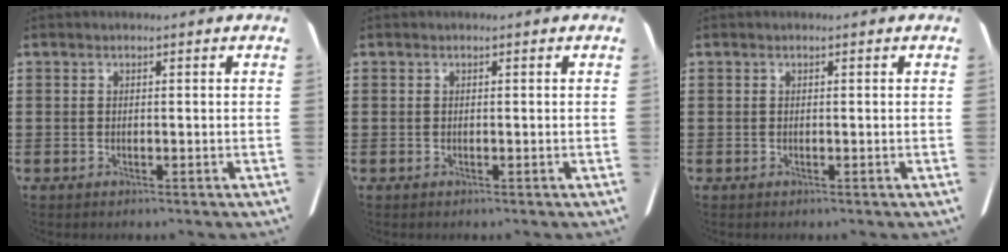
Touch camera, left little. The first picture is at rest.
{"total": 0.0}
{"total": 0.0}